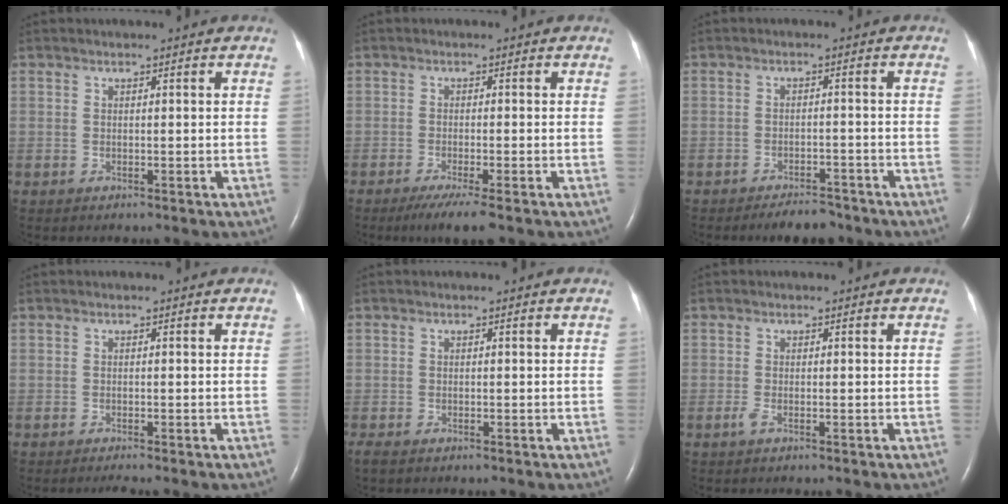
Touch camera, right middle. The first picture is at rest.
{"total": 4.8, "force": [-3.3, 0.0, 3.5], "torque": [-0.060, -0.015, -0.056]}
{"total": 4.2, "force": [-3.7, 1.3, 1.5], "torque": [-0.022, -0.002, -0.056]}
{"total": 0.9, "force": [-0.7, -0.3, 0.4], "torque": [-0.010, -0.001, -0.013]}
{"total": 1.1, "force": [-0.9, 0.4, 0.6], "torque": [-0.018, -0.005, -0.016]}
{"total": 0.8, "force": [-0.5, 0.1, 0.7], "torque": [-0.021, -0.003, -0.012]}